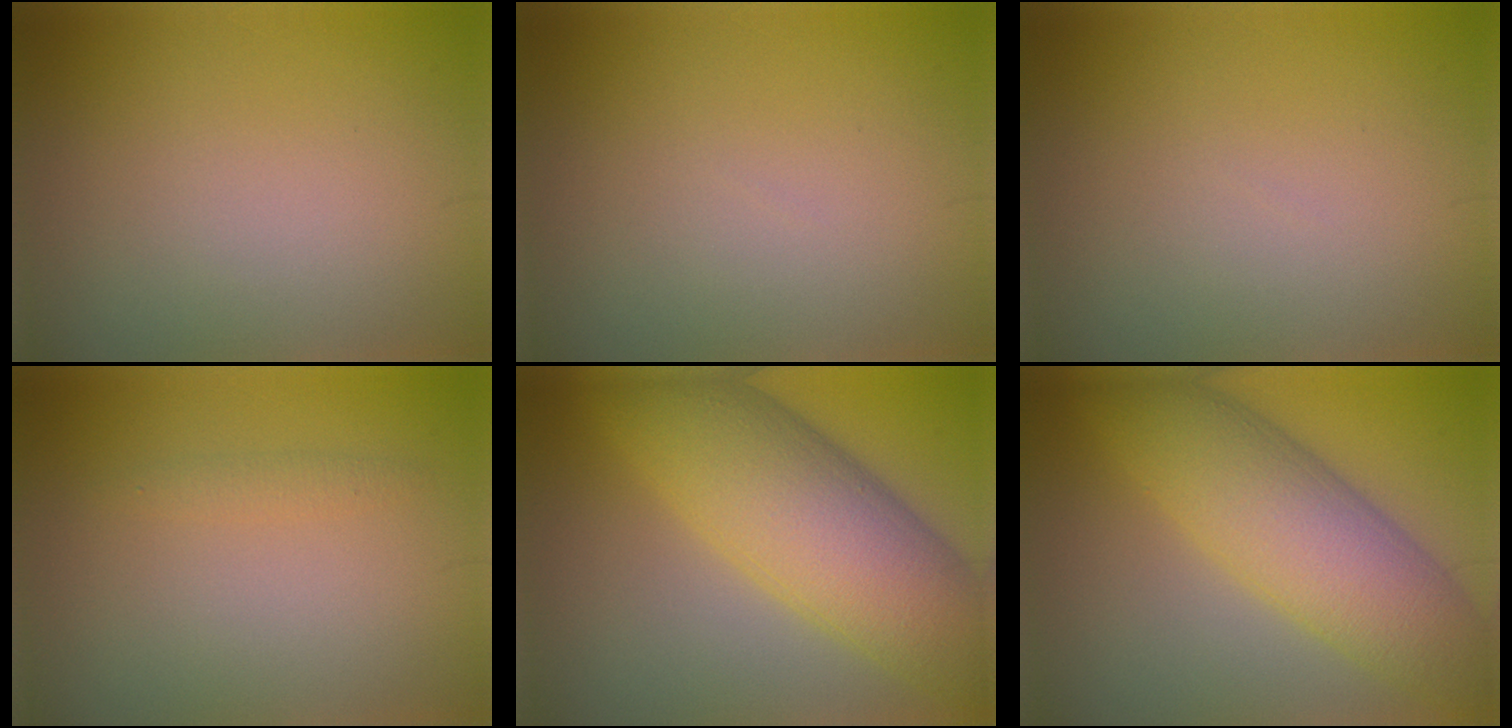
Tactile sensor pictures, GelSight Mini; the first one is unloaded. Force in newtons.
{"total": 0.0}
{"total": 0.0}
{"total": 0.9, "press": 0.9, "slide": 0.0}
{"total": 11.3, "press": 11.3, "slide": 0.4}
{"total": 9.2, "press": 9.2, "slide": 0.1}